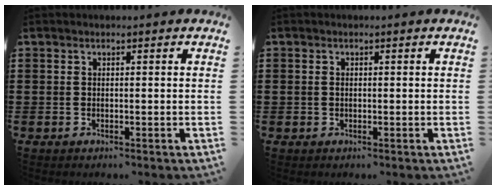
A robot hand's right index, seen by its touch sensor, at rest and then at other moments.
{"total": 0.6, "force": [0.0, 0.5, 0.4], "torque": [-0.009, 0.002, -0.001]}